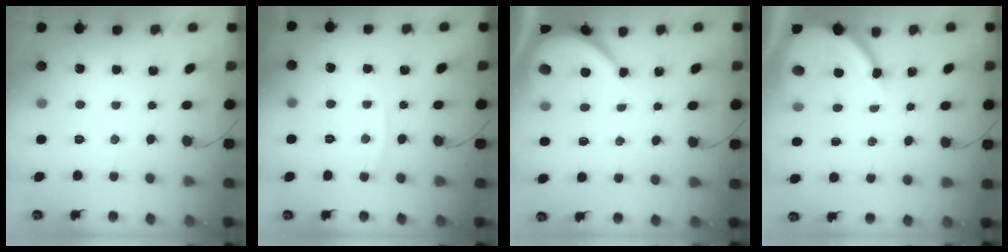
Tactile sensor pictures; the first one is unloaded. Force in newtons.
{"total": 4.3, "press": 4.2, "slide": 0.6}
{"total": 6.2, "press": 6.1, "slide": 0.7}
{"total": 10.3, "press": 10.2, "slide": 1.1}